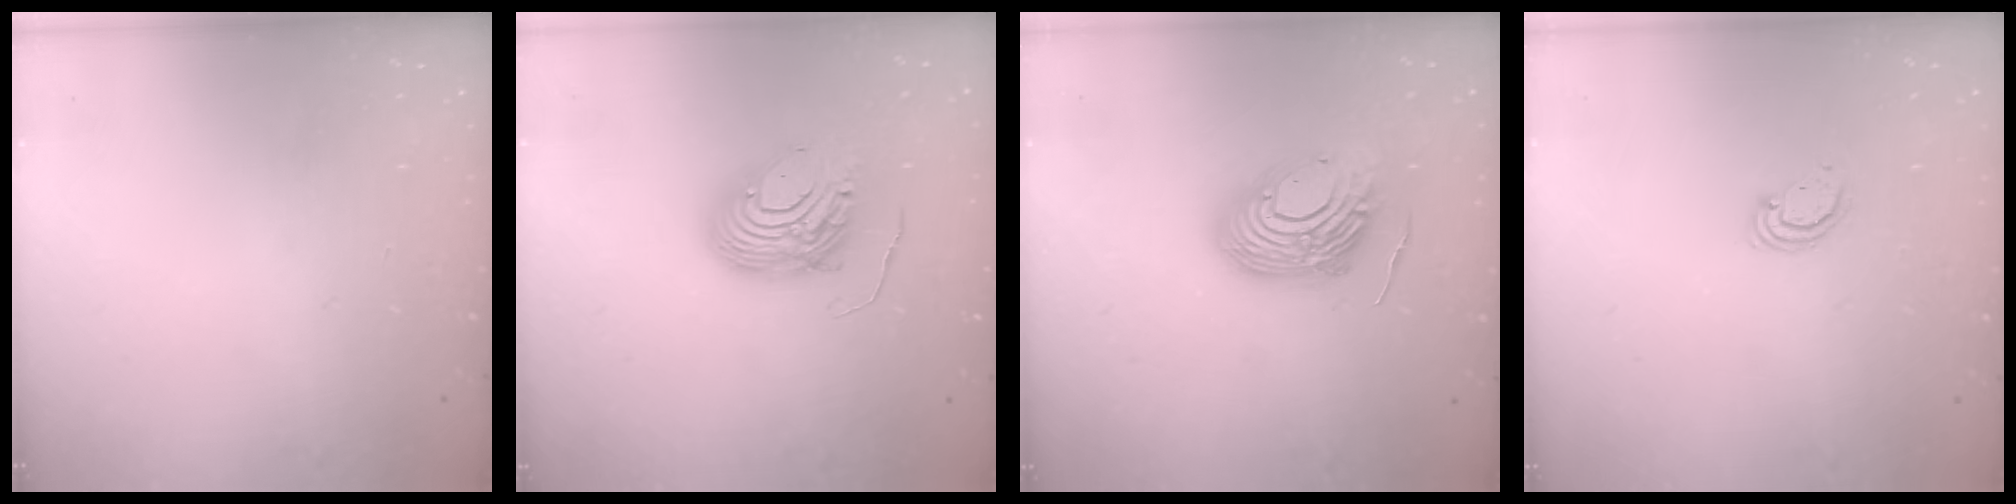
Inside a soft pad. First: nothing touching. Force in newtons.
{"total": 10.5, "press": 10.5, "slide": 0.9}
{"total": 14.4, "press": 14.3, "slide": 2.2}
{"total": 2.5, "press": 2.5, "slide": 0.2}